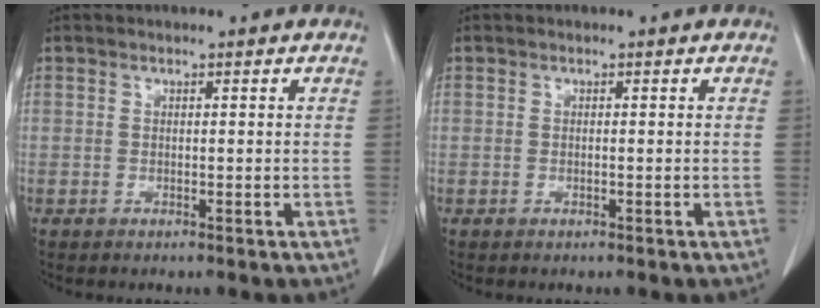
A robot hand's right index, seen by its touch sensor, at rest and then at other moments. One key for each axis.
{"total": 0.0}